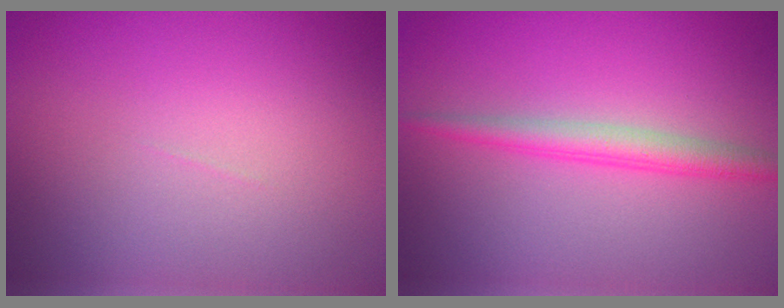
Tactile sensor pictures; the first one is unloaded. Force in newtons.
{"total": 2.6, "press": 2.6, "slide": 0.0}